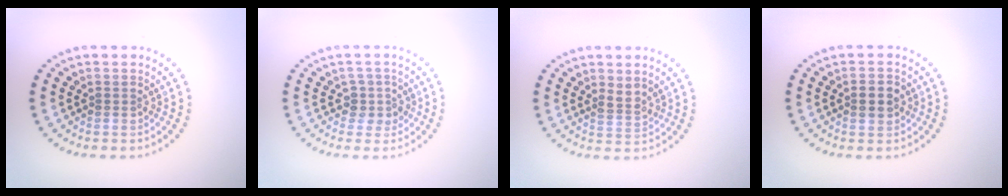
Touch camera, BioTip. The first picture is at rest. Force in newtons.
{"total": 1.9, "press": 1.5, "slide": 1.2}
{"total": 1.8, "press": 1.4, "slide": 1.2}
{"total": 2.3, "press": 2.3, "slide": 0.2}